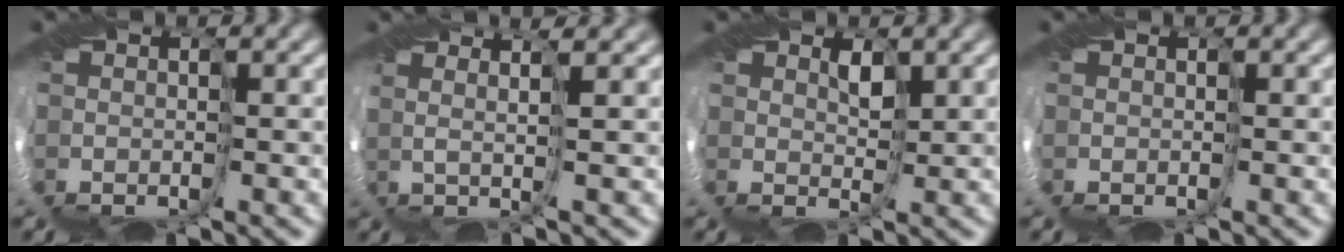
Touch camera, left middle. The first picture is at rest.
{"total": 3.1, "force": [1.9, 0.1, 2.5], "torque": [-0.035, 0.025, 0.011]}
{"total": 1.1, "force": [1.1, -0.2, 0.1], "torque": [-0.007, 0.003, 0.025]}
{"total": 0.0}